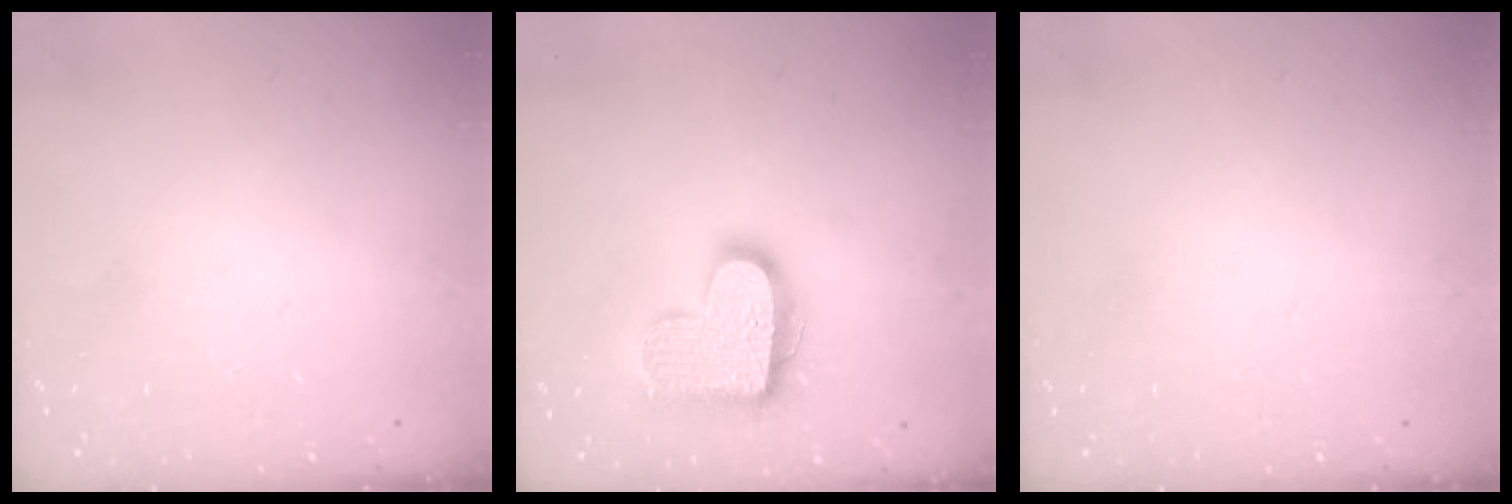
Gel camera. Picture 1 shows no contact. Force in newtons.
{"total": 15.6, "press": 15.6, "slide": 0.8}
{"total": 0.0}